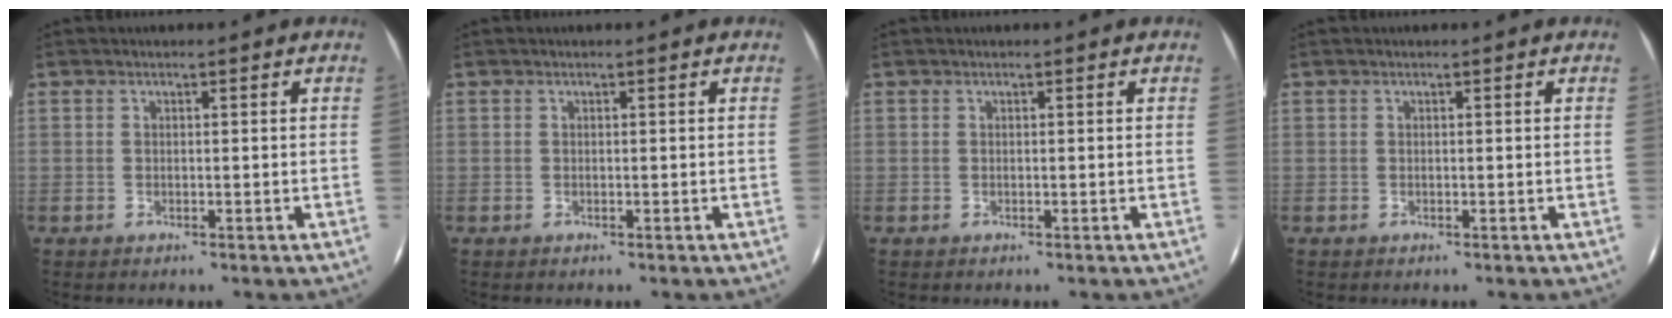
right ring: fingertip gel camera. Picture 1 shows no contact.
{"total": 0.0}
{"total": 0.0}
{"total": 0.0}